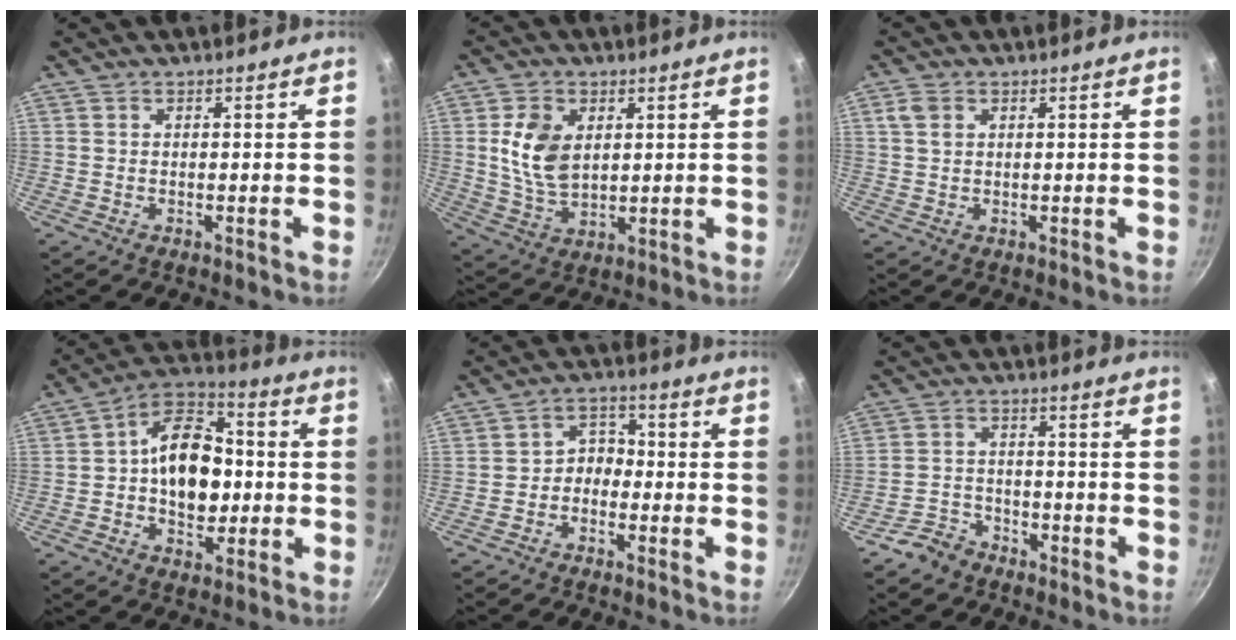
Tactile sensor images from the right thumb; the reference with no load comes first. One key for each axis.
{"total": 9.9, "fx": 2.2, "fy": 6.6, "fz": 7.0, "tx": -0.118, "ty": -0.017, "tz": 0.047}
{"total": 2.9, "fx": 0.9, "fy": 2.2, "fz": 1.6, "tx": -0.024, "ty": 0.000, "tz": 0.015}
{"total": 15.1, "fx": -0.3, "fy": 10.3, "fz": 11.1, "tx": -0.129, "ty": 0.029, "tz": -0.020}
{"total": 2.2, "fx": -1.0, "fy": 1.6, "fz": 1.1, "tx": -0.010, "ty": 0.017, "tz": -0.022}
{"total": 4.8, "fx": -3.7, "fy": 2.9, "fz": 0.9, "tx": -0.010, "ty": 0.042, "tz": -0.070}